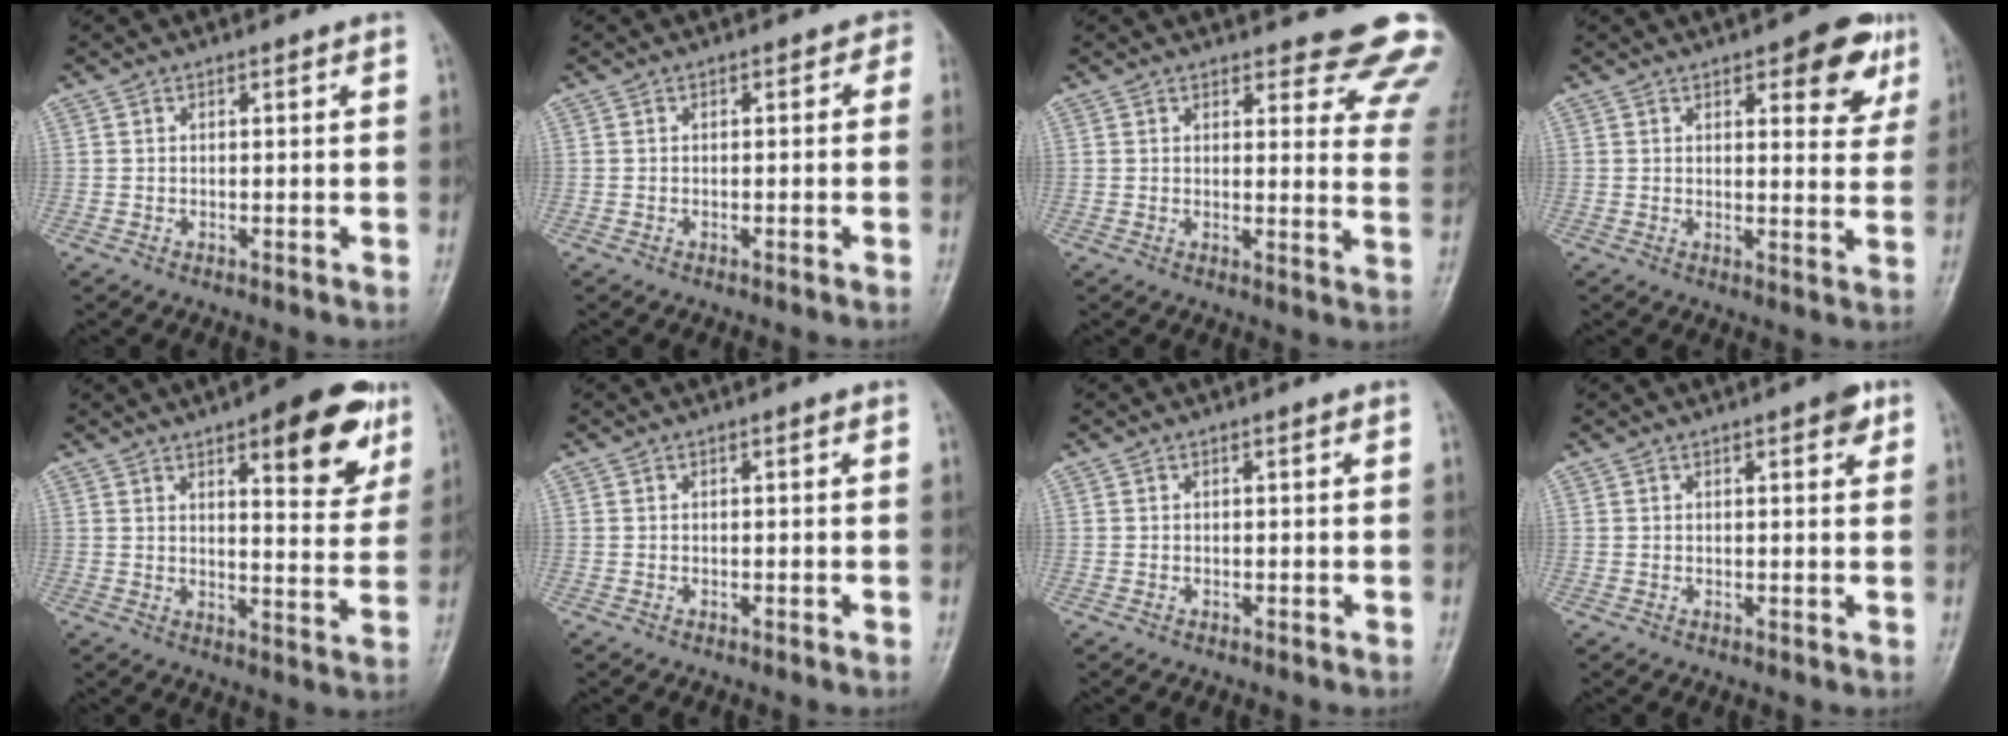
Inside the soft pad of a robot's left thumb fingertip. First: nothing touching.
{"total": 1.2, "force": [-0.3, 1.0, 0.6], "torque": [0.013, 0.007, -0.014]}
{"total": 14.1, "force": [12.7, 3.8, 4.8], "torque": [-0.001, -0.096, 0.116]}
{"total": 8.5, "force": [4.5, 3.7, 6.1], "torque": [-0.040, -0.018, 0.051]}
{"total": 14.5, "force": [7.8, 5.1, 11.0], "torque": [-0.101, -0.034, 0.100]}
{"total": 0.0}
{"total": 0.0}
{"total": 2.8, "force": [1.5, 0.9, 2.1], "torque": [-0.021, -0.003, 0.014]}